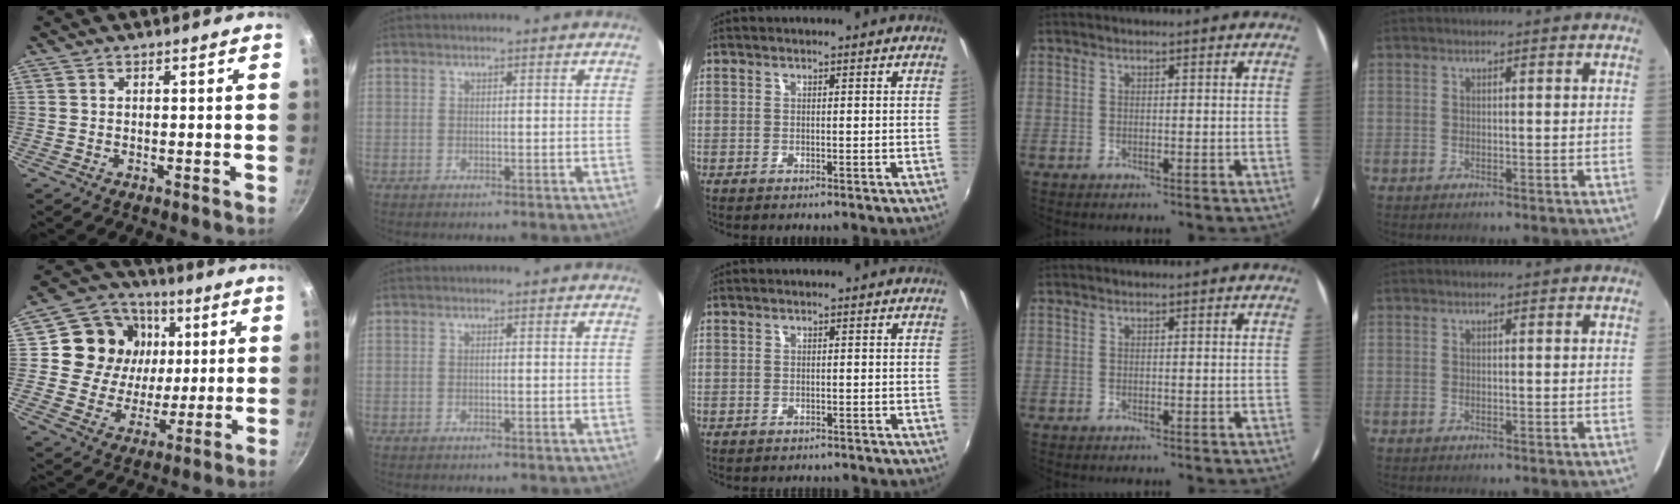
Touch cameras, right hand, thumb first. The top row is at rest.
{"thumb": {"total": 17.0, "force": [3.9, 14.9, 7.3], "torque": [-0.110, 0.004, 0.064]}, "middle": {"total": 1.6, "force": [-1.4, 0.7, 0.2], "torque": [-0.010, -0.003, -0.020]}}